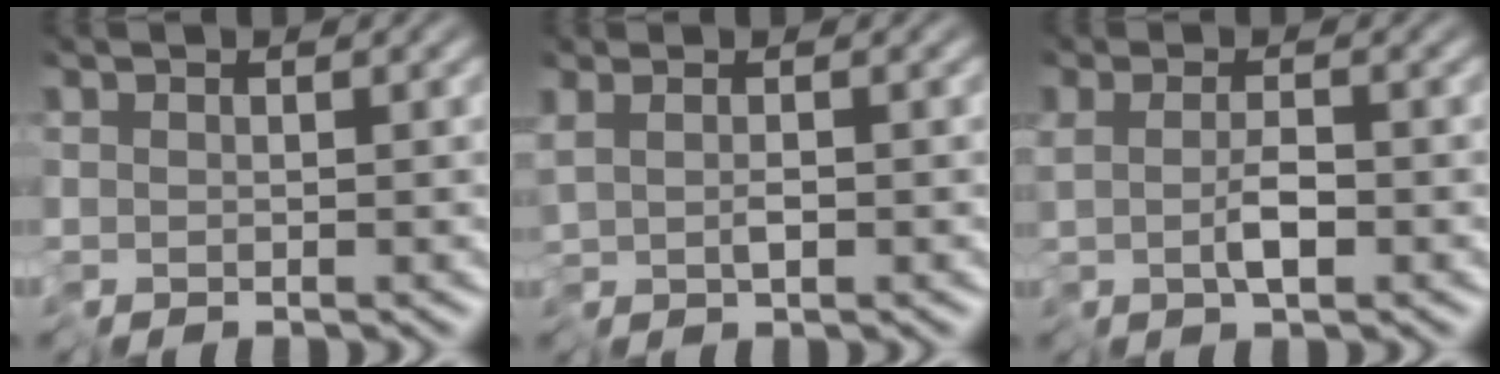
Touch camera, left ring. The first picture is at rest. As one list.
[{"total": 1.0, "force": [-0.1, 0.1, 1.0], "torque": [-0.025, -0.004, 0.004]}, {"total": 1.8, "force": [-1.0, 0.1, 1.5], "torque": [-0.032, -0.009, -0.017]}]